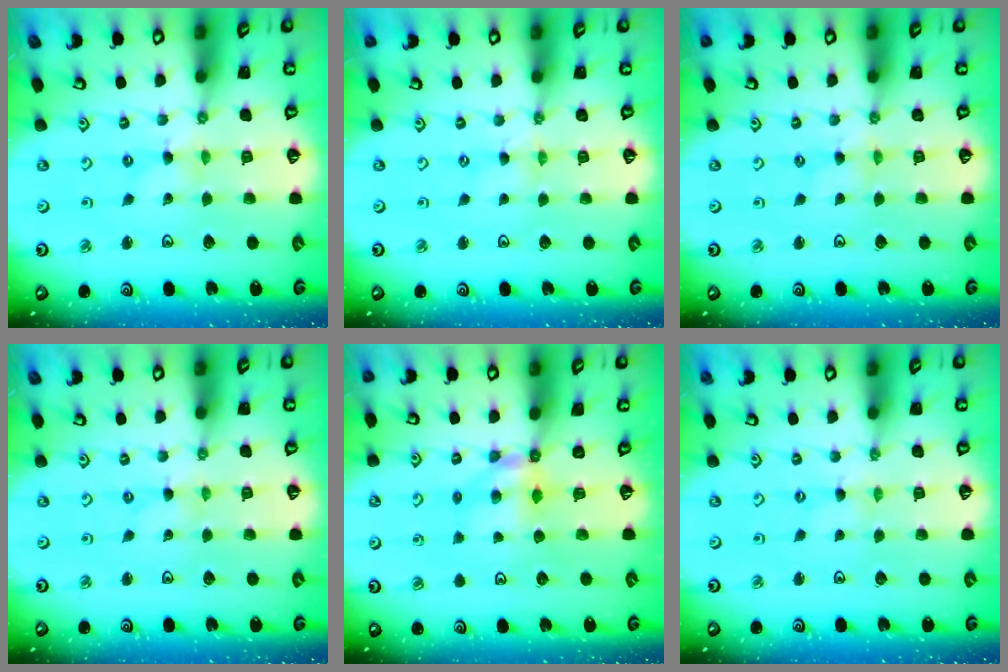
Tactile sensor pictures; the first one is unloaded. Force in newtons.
{"total": 0.0}
{"total": 0.0}
{"total": 0.0}
{"total": 5.8, "press": 5.8, "slide": 0.2}
{"total": 0.0}